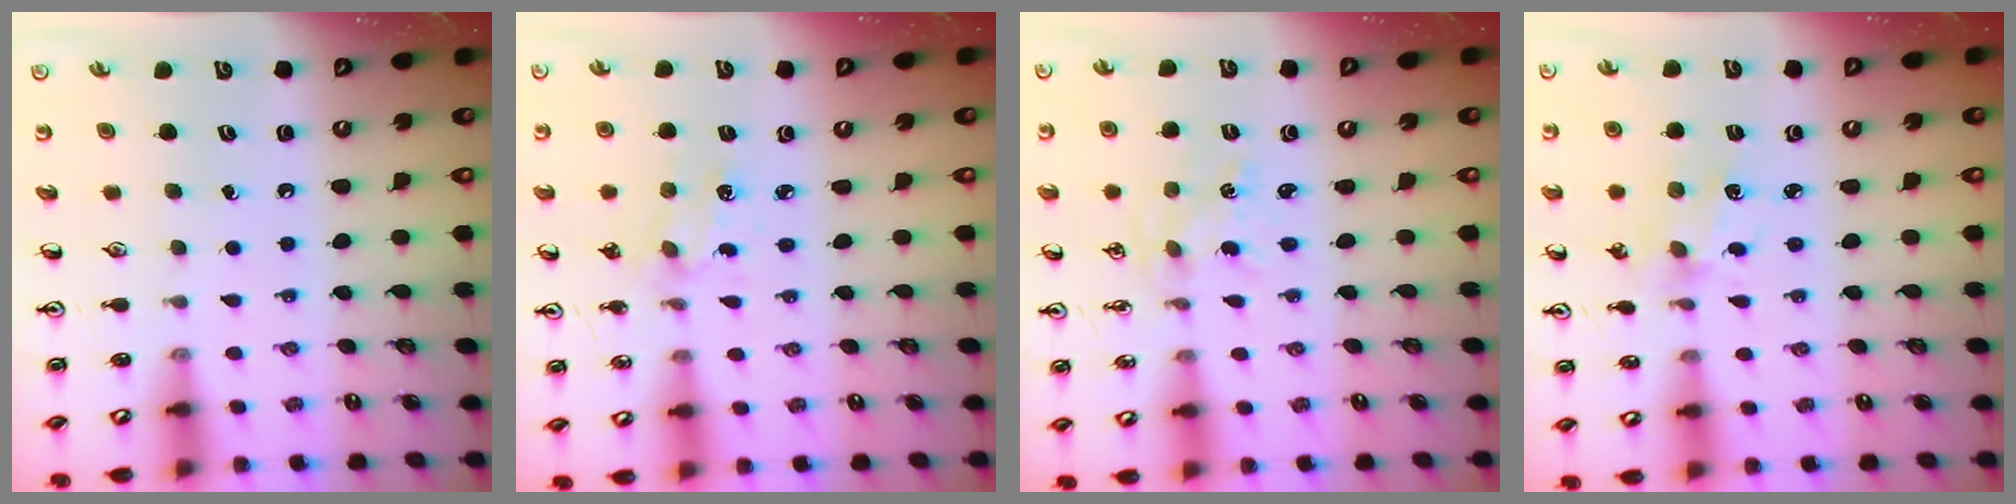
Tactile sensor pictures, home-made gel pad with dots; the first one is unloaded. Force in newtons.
{"total": 2.2, "press": 2.1, "slide": 0.5}
{"total": 0.0}
{"total": 2.9, "press": 2.8, "slide": 0.3}